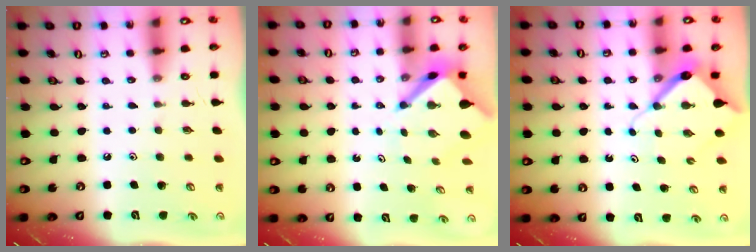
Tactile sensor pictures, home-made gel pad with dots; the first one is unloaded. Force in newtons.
{"total": 5.2, "press": 5.1, "slide": 0.5}
{"total": 7.4, "press": 7.4, "slide": 0.7}